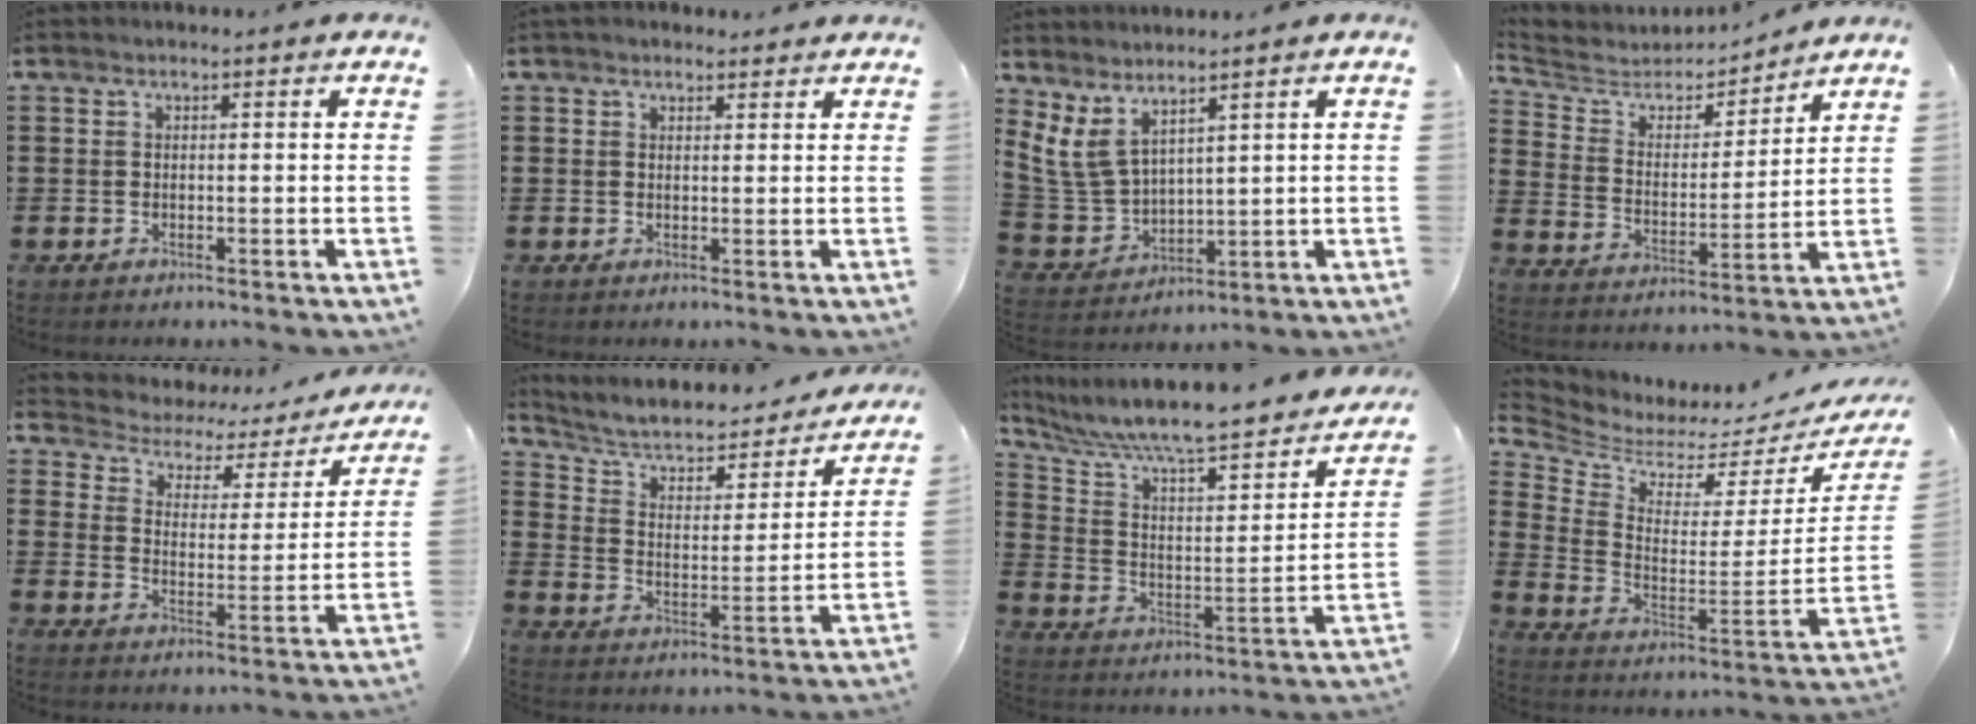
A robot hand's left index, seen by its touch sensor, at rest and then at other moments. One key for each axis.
{"total": 1.7, "fx": 1.4, "fy": 1.0, "fz": 0.0, "tx": -0.004, "ty": 0.007, "tz": 0.027}
{"total": 6.3, "fx": 4.3, "fy": 3.2, "fz": 3.4, "tx": -0.108, "ty": -0.016, "tz": 0.076}
{"total": 4.7, "fx": 4.4, "fy": 1.6, "fz": 0.2, "tx": -0.039, "ty": -0.037, "tz": 0.068}
{"total": 2.8, "fx": 2.0, "fy": 1.8, "fz": 1.0, "tx": -0.038, "ty": -0.018, "tz": 0.022}
{"total": 4.9, "fx": 3.6, "fy": 2.4, "fz": 2.2, "tx": -0.064, "ty": -0.025, "tz": 0.052}
{"total": 8.3, "fx": 7.3, "fy": 0.9, "fz": 3.8, "tx": -0.106, "ty": -0.062, "tz": 0.120}
{"total": 3.0, "fx": 2.9, "fy": 0.8, "fz": 0.5, "tx": -0.038, "ty": -0.050, "tz": 0.043}